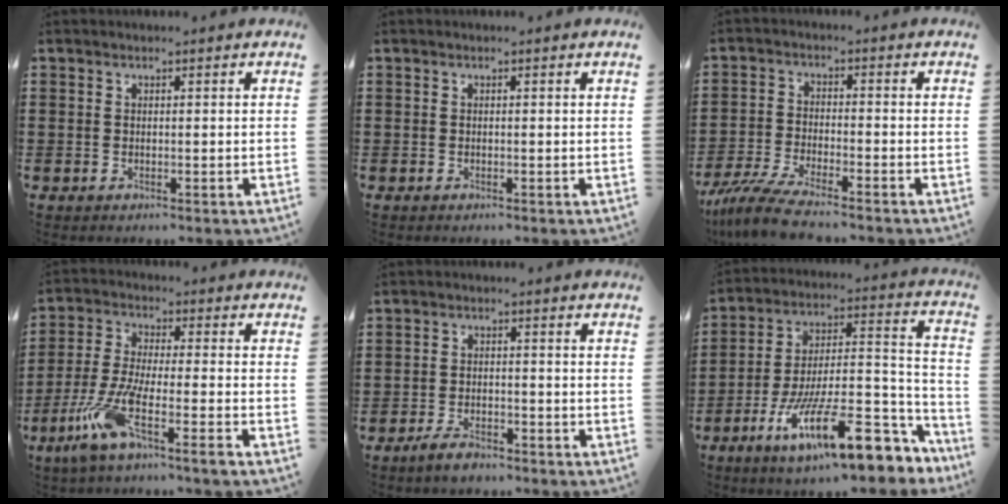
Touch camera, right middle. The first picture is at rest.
{"total": 0.0}
{"total": 6.3, "force": [-5.4, 0.3, 3.3], "torque": [-0.087, -0.019, -0.108]}
{"total": 8.9, "force": [-5.4, 1.5, 7.0], "torque": [-0.162, -0.010, -0.107]}
{"total": 3.0, "force": [-2.4, 0.9, 1.6], "torque": [-0.035, 0.002, -0.047]}
{"total": 16.6, "force": [-9.7, 4.5, 12.7], "torque": [-0.219, 0.015, -0.164]}